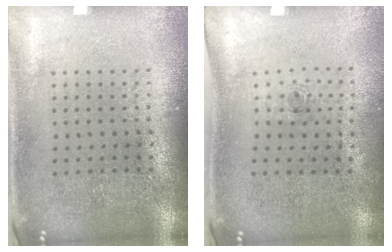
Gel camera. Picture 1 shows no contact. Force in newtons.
{"total": 0.5, "press": 0.3, "slide": 0.5}